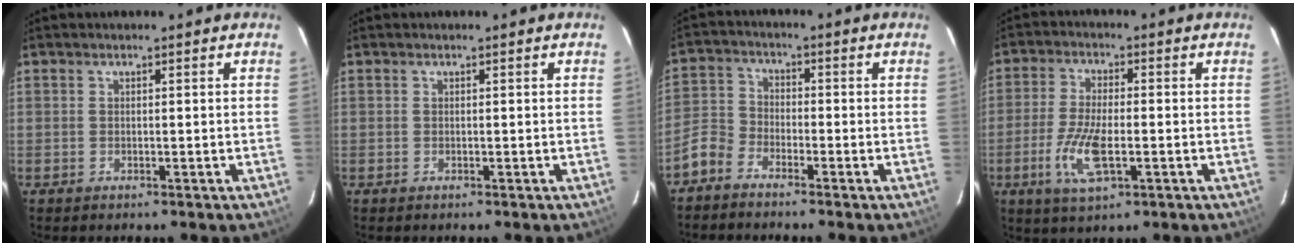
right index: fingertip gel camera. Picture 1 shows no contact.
{"total": 0.0}
{"total": 5.1, "force": [-3.9, 2.9, 1.6], "torque": [-0.037, 0.014, -0.090]}
{"total": 9.2, "force": [-2.9, 3.2, 8.2], "torque": [-0.173, -0.009, -0.057]}